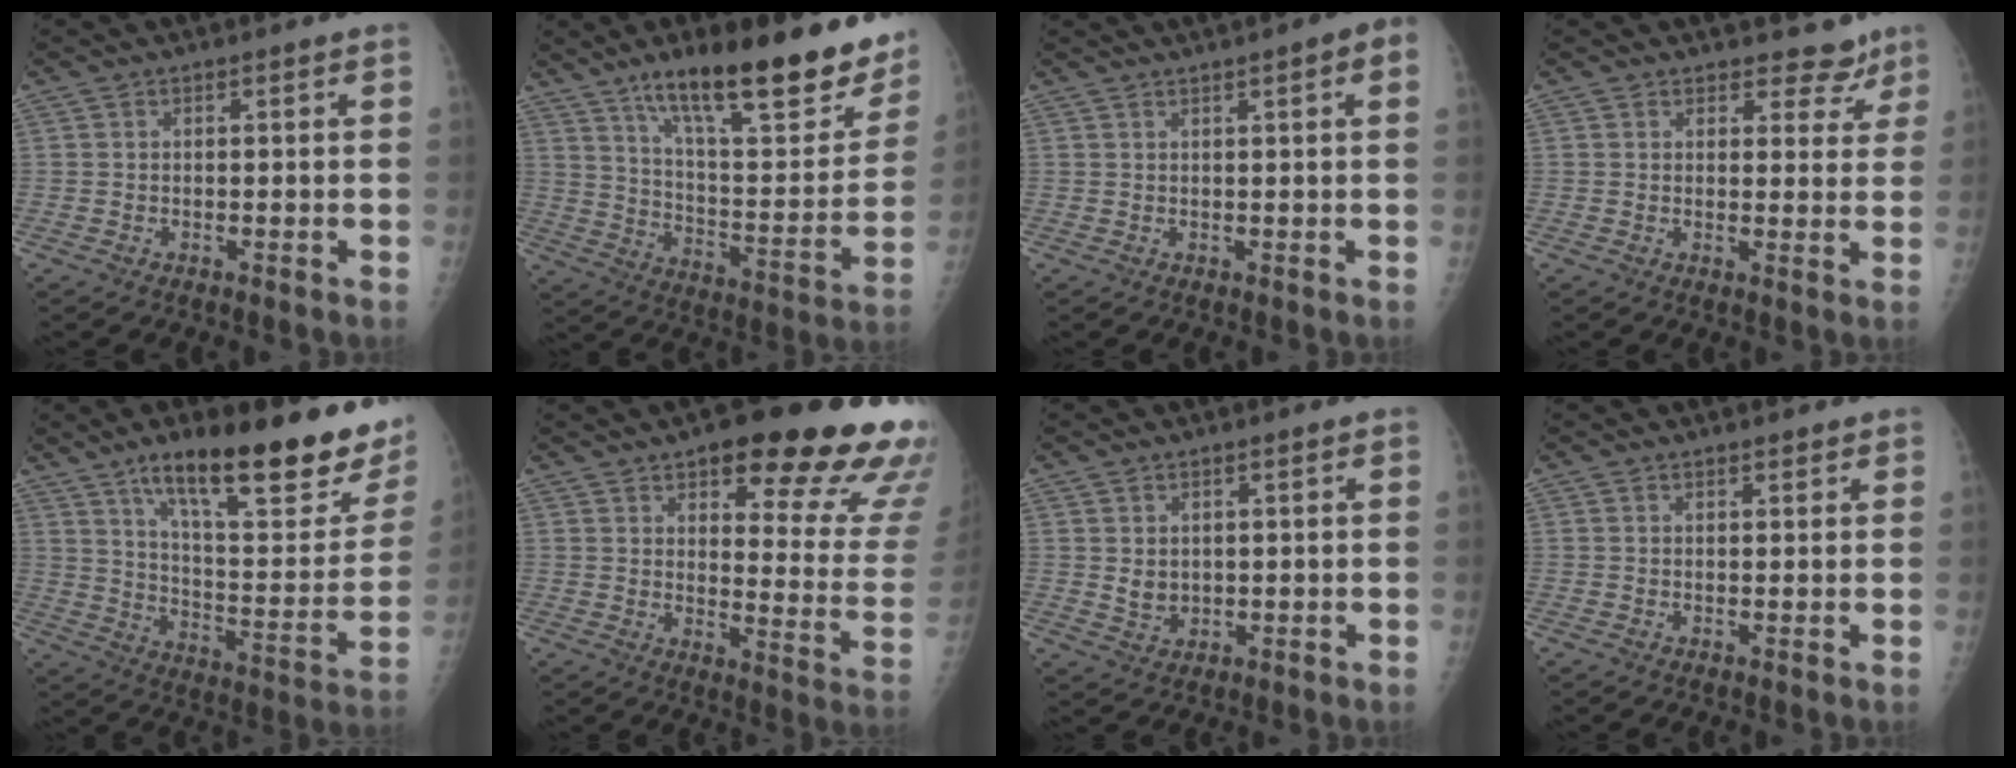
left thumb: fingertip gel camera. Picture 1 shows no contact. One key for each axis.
{"total": 26.9, "fx": 17.9, "fy": 7.7, "fz": 18.5, "tx": -0.232, "ty": -0.073, "tz": 0.278}
{"total": 4.7, "fx": 2.1, "fy": 0.5, "fz": 4.2, "tx": -0.057, "ty": 0.012, "tz": 0.027}
{"total": 5.4, "fx": 4.5, "fy": 2.8, "fz": 0.6, "tx": 0.025, "ty": -0.030, "tz": 0.047}
{"total": 27.9, "fx": 17.7, "fy": 7.7, "fz": 20.1, "tx": -0.249, "ty": -0.071, "tz": 0.271}
{"total": 24.4, "fx": 15.2, "fy": 7.5, "fz": 17.5, "tx": -0.171, "ty": -0.073, "tz": 0.189}
{"total": 3.0, "fx": 0.7, "fy": 2.4, "fz": 1.7, "tx": -0.019, "ty": -0.010, "tz": 0.022}
{"total": 1.3, "fx": 1.1, "fy": 0.6, "fz": 0.5, "tx": 0.000, "ty": -0.006, "tz": 0.014}